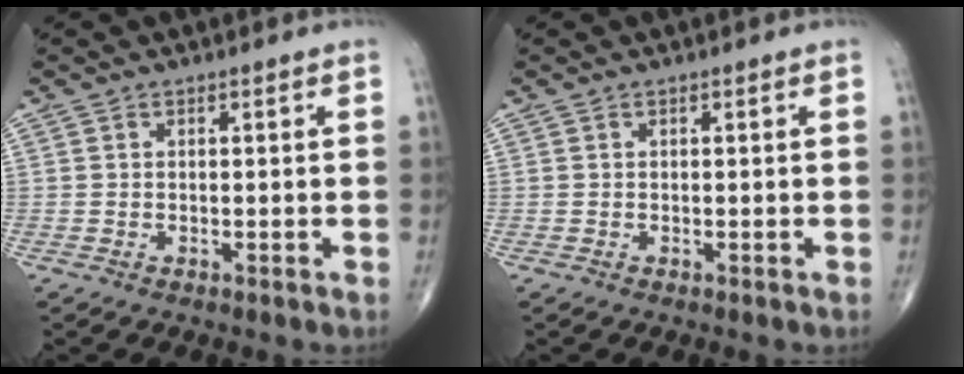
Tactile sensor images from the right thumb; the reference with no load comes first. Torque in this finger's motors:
{"motor_torque": [0.01, 0.01, 0.00, -0.01, 0.00]}